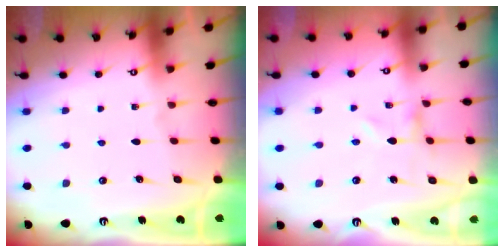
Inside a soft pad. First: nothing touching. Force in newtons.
{"total": 0.0}